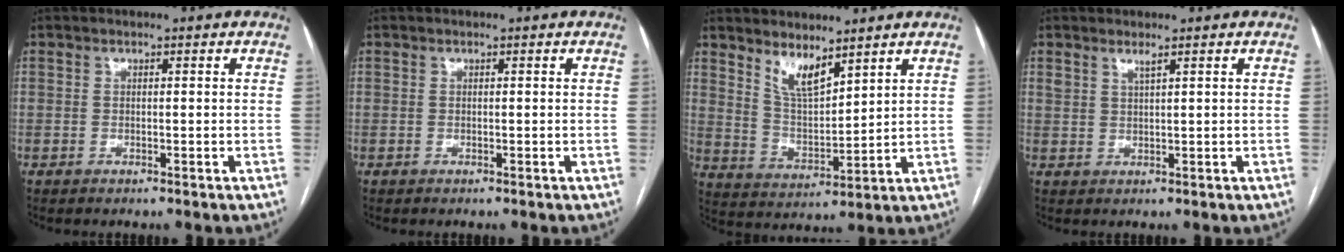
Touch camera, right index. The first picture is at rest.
{"total": 0.0}
{"total": 6.5, "force": [5.0, 1.8, 3.8], "torque": [-0.079, -0.013, 0.105]}
{"total": 1.6, "force": [1.3, 0.0, 0.8], "torque": [-0.025, 0.002, 0.033]}